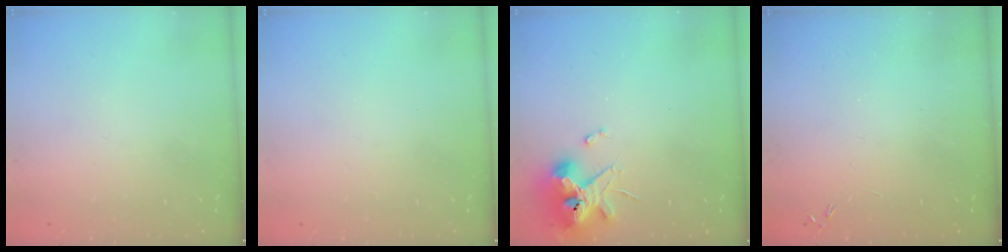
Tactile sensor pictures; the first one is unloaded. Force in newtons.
{"total": 0.0}
{"total": 12.2, "press": 12.1, "slide": 1.8}
{"total": 0.0}